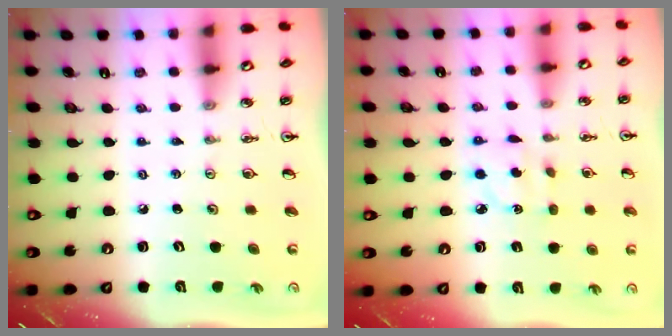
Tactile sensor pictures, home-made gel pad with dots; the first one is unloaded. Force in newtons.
{"total": 3.7, "press": 3.7, "slide": 0.3}